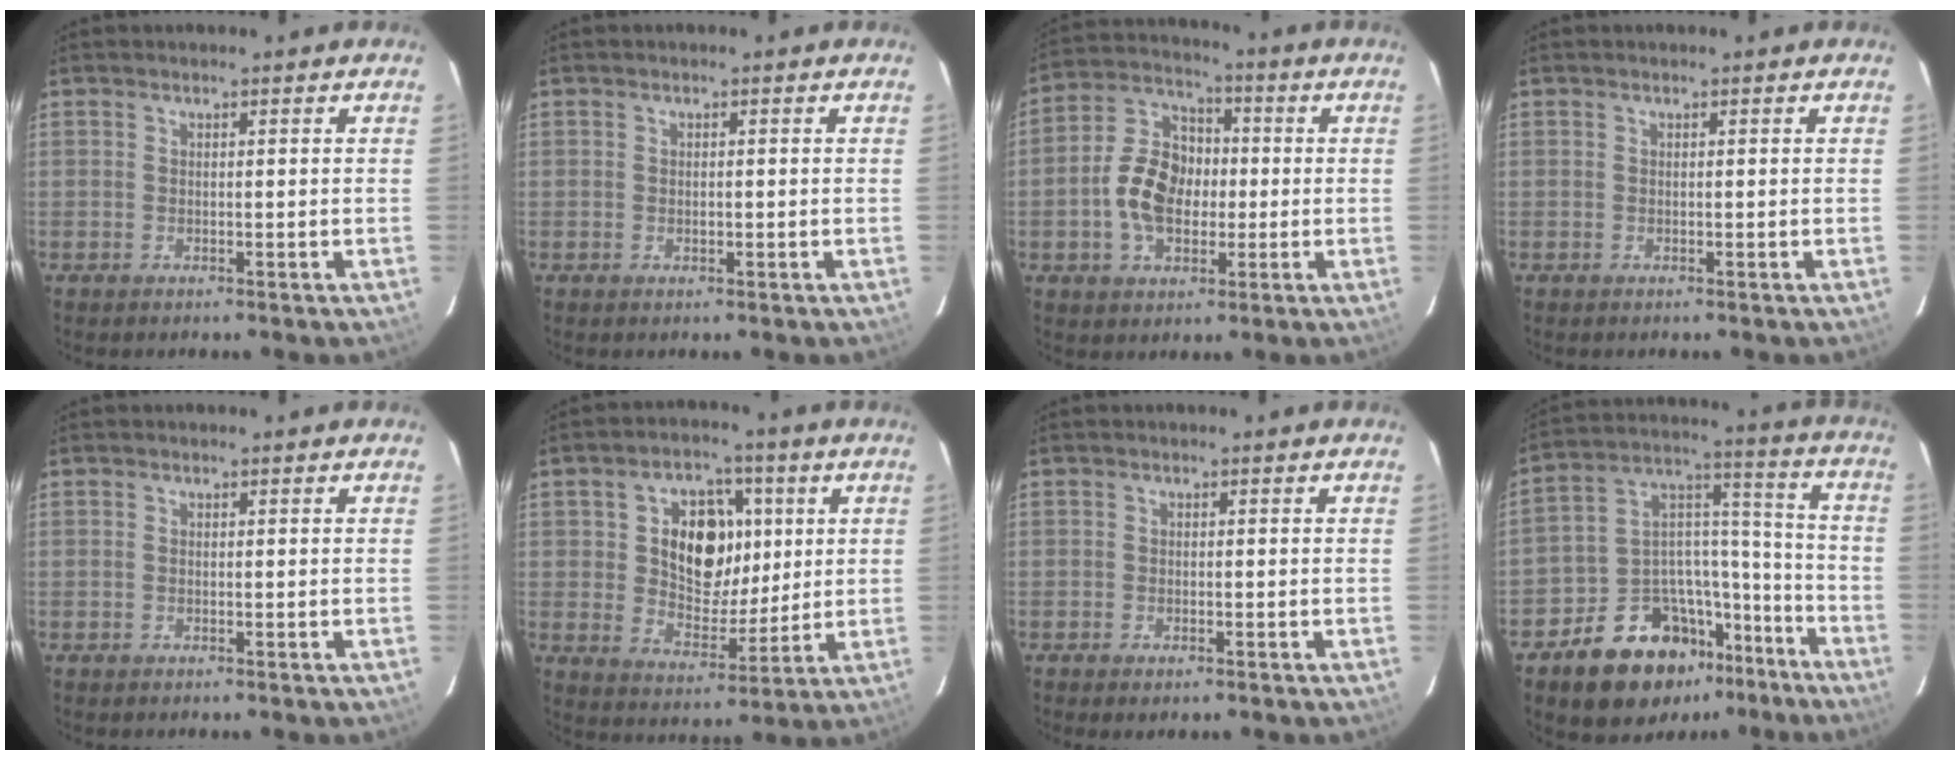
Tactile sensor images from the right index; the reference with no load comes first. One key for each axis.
{"total": 0.8, "fx": -0.1, "fy": 0.6, "fz": 0.5, "tx": -0.008, "ty": 0.003, "tz": 0.001}
{"total": 11.9, "fx": -1.7, "fy": 8.3, "fz": 8.3, "tx": -0.166, "ty": 0.028, "tz": -0.028}
{"total": 0.0}
{"total": 0.0}
{"total": 12.8, "fx": 2.9, "fy": 9.1, "fz": 8.5, "tx": -0.157, "ty": 0.012, "tz": 0.056}
{"total": 1.4, "fx": -1.0, "fy": 0.6, "fz": 0.7, "tx": -0.016, "ty": -0.005, "tz": -0.017}
{"total": 18.9, "fx": -13.0, "fy": 11.1, "fz": 7.9, "tx": -0.151, "ty": 0.063, "tz": -0.186}